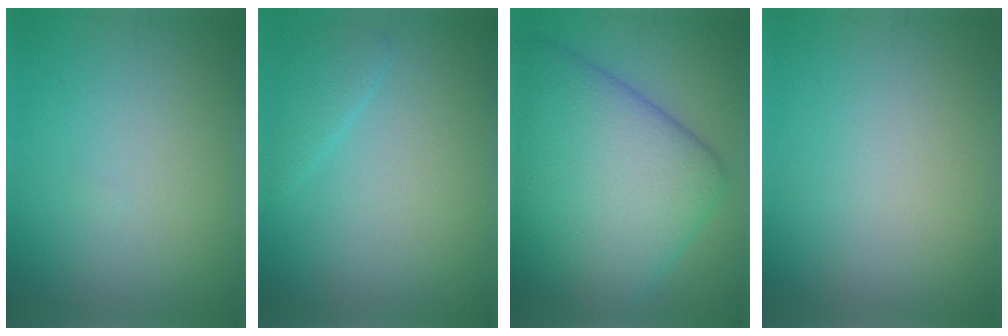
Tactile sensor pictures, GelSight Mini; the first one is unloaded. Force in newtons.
{"total": 1.5, "press": 1.5, "slide": 0.1}
{"total": 14.2, "press": 14.2, "slide": 0.2}
{"total": 0.0}